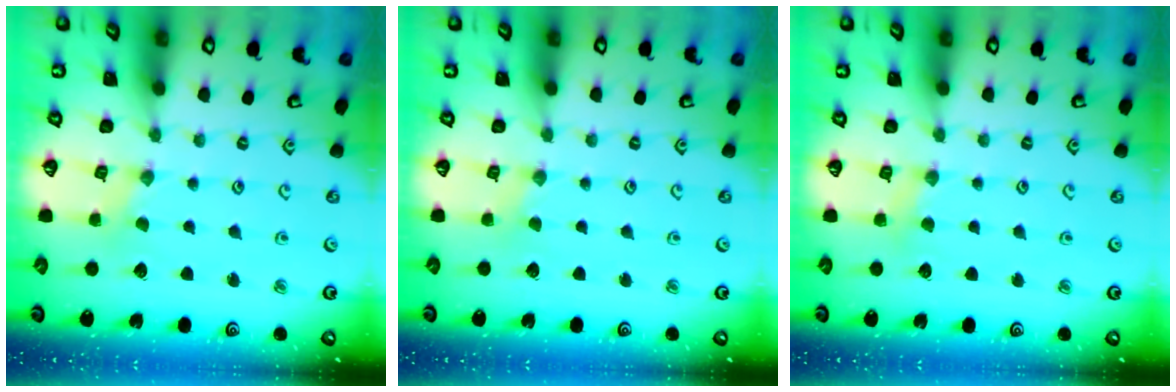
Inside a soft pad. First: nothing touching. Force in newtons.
{"total": 1.2, "press": 1.2, "slide": 0.3}
{"total": 2.9, "press": 2.9, "slide": 0.4}